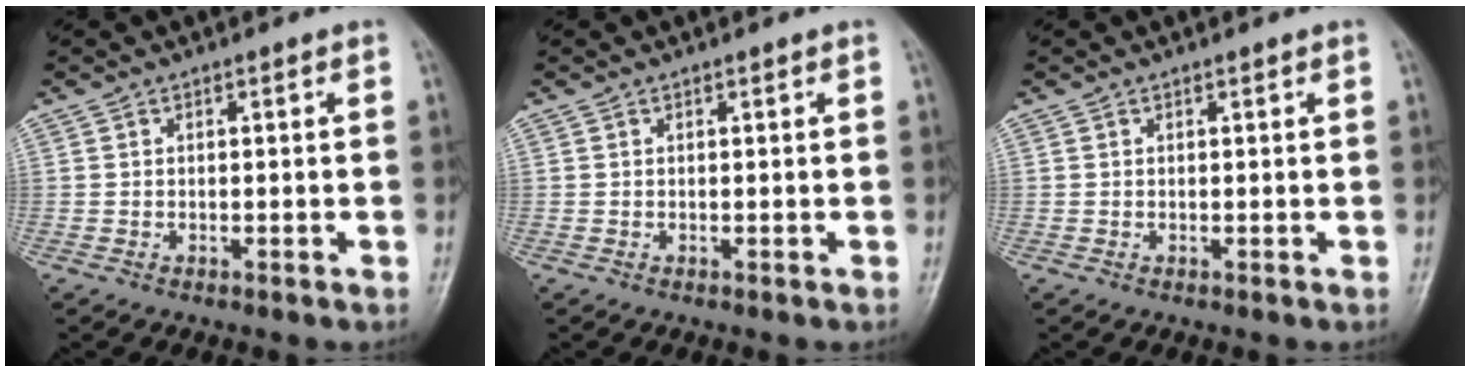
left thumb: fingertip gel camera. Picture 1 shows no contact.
{"total": 0.0}
{"total": 0.0}